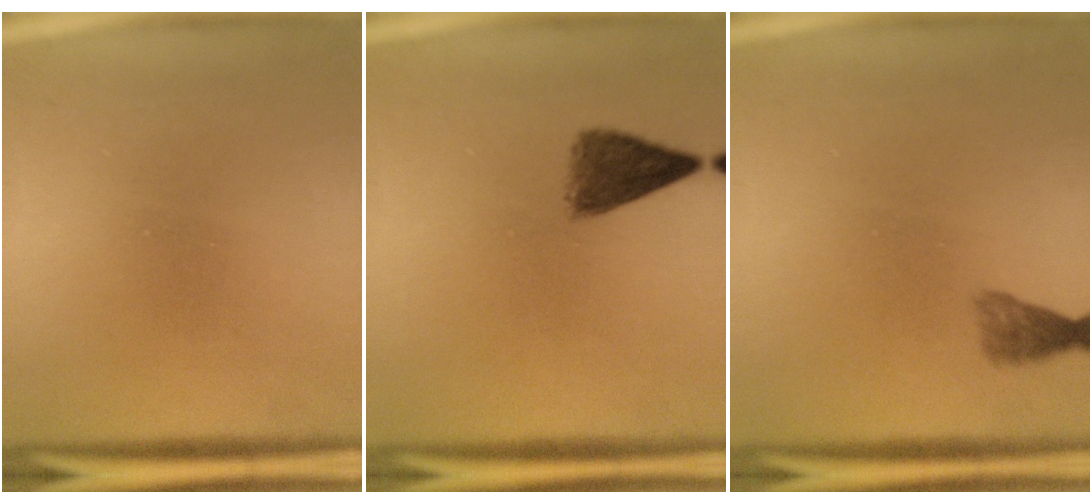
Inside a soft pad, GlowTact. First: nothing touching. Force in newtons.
{"total": 5.0}
{"total": 2.4}